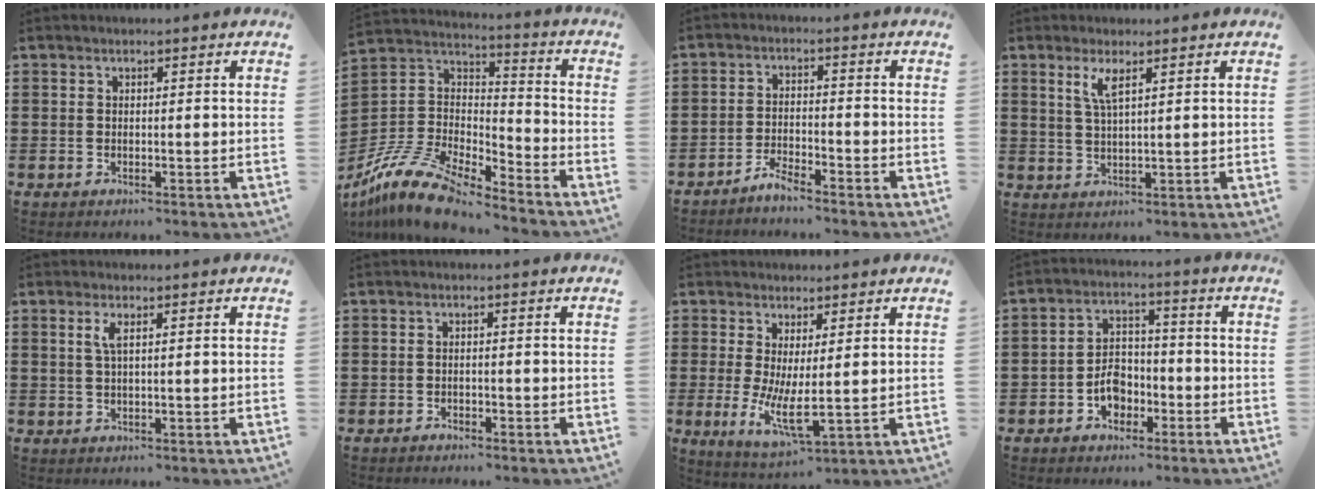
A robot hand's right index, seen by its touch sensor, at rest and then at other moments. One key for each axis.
{"total": 13.2, "fx": -11.4, "fy": 3.4, "fz": 5.8, "tx": -0.134, "ty": 0.028, "tz": -0.227}
{"total": 2.6, "fx": -2.6, "fy": 0.0, "fz": 0.2, "tx": -0.010, "ty": 0.006, "tz": -0.053}
{"total": 3.3, "fx": 1.8, "fy": 0.6, "fz": 2.7, "tx": -0.059, "ty": 0.004, "tz": 0.029}
{"total": 2.0, "fx": 0.6, "fy": 0.4, "fz": 1.9, "tx": -0.040, "ty": 0.004, "tz": 0.009}
{"total": 1.0, "fx": -1.0, "fy": 0.3, "fz": 0.1, "tx": -0.005, "ty": 0.002, "tz": -0.022}
{"total": 6.6, "fx": 0.6, "fy": 2.0, "fz": 6.3, "tx": -0.110, "ty": -0.017, "tz": 0.014}
{"total": 5.3, "fx": -2.3, "fy": 3.8, "fz": 2.9, "tx": -0.046, "ty": 0.010, "tz": -0.044}